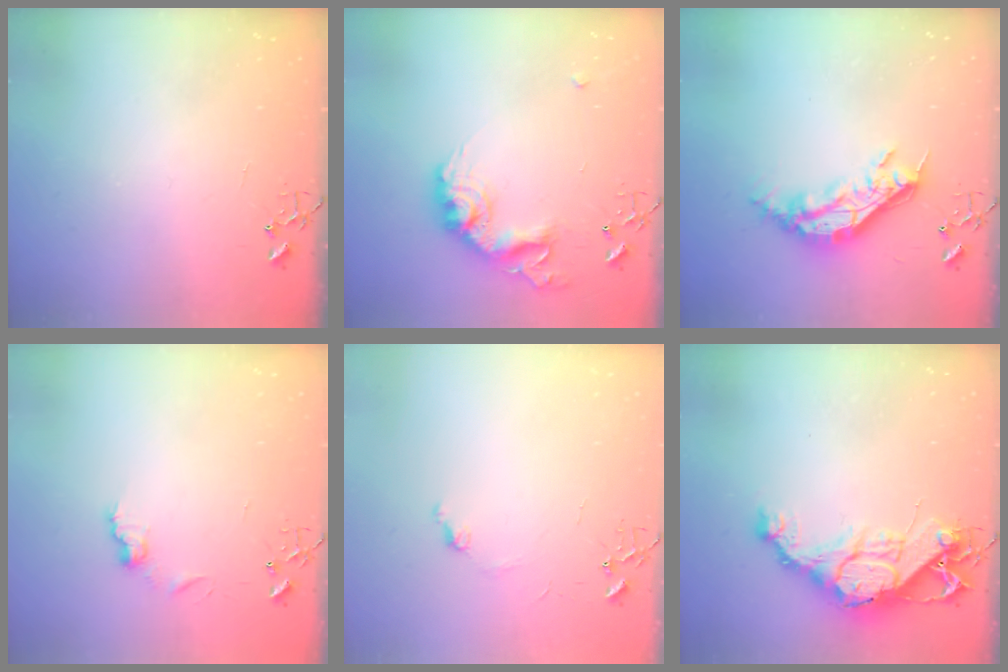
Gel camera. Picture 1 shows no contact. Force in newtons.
{"total": 16.8, "press": 16.8, "slide": 0.8}
{"total": 16.8, "press": 16.8, "slide": 0.3}
{"total": 7.3, "press": 7.3, "slide": 0.4}
{"total": 5.2, "press": 5.1, "slide": 0.7}
{"total": 15.7, "press": 15.7, "slide": 1.3}